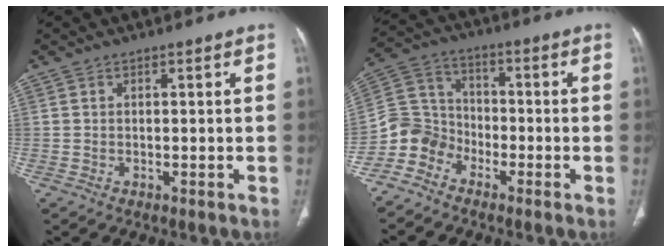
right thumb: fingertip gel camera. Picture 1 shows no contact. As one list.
[{"total": 7.8, "force": [-5.1, 5.7, 1.5], "torque": [-0.016, 0.049, -0.118]}]